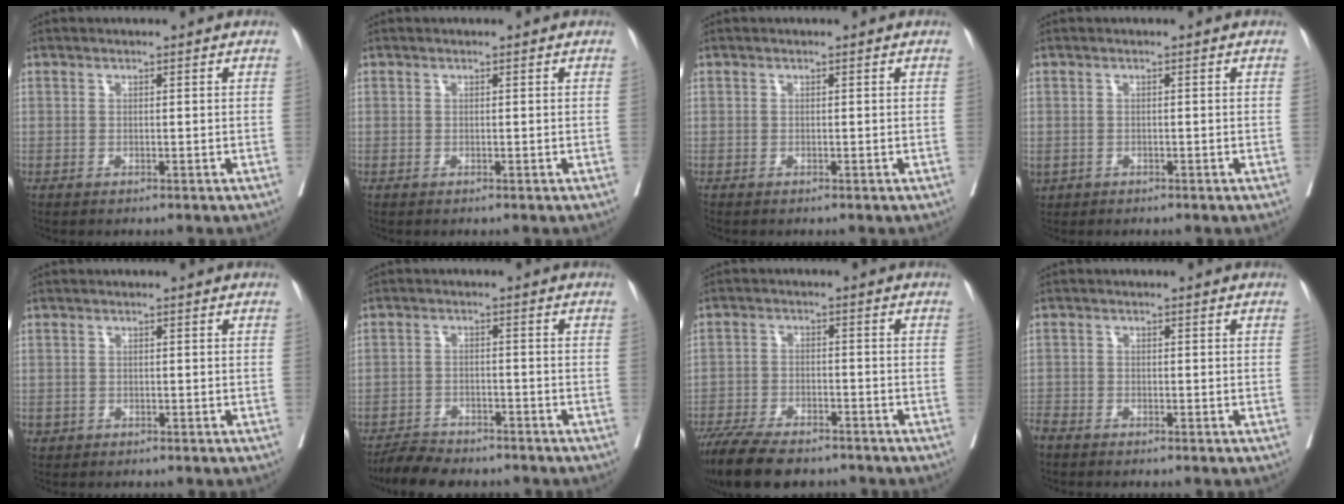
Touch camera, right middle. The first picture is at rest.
{"total": 0.0}
{"total": 0.0}
{"total": 2.1, "force": [-1.1, 1.6, 0.8], "torque": [-0.020, -0.002, -0.013]}
{"total": 0.9, "force": [-0.4, 0.7, 0.1], "torque": [-0.002, 0.004, -0.004]}
{"total": 6.5, "force": [-6.0, 1.6, 1.8], "torque": [-0.026, -0.013, -0.099]}
{"total": 12.8, "force": [-10.5, 3.7, 6.3], "torque": [-0.109, -0.017, -0.167]}
{"total": 2.8, "force": [-2.7, 0.5, 0.8], "torque": [-0.012, -0.006, -0.054]}